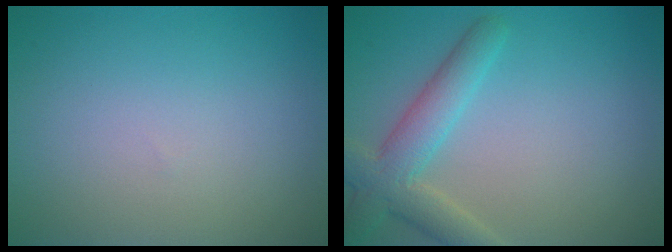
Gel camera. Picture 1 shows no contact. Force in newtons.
{"total": 4.4, "press": 4.4, "slide": 0.3}